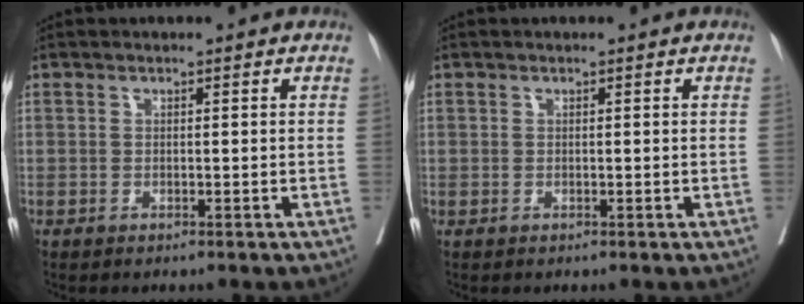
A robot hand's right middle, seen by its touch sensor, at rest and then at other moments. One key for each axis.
{"total": 0.0}